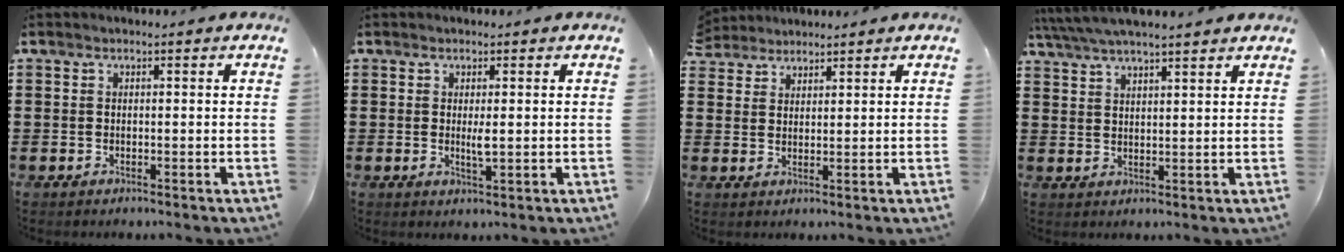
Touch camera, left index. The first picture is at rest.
{"total": 2.2, "force": [0.2, 0.4, 2.1], "torque": [-0.042, -0.003, 0.003]}
{"total": 2.7, "force": [2.5, 0.8, -0.4], "torque": [-0.003, 0.001, 0.050]}
{"total": 4.3, "force": [3.9, 0.1, 1.9], "torque": [-0.049, -0.013, 0.070]}